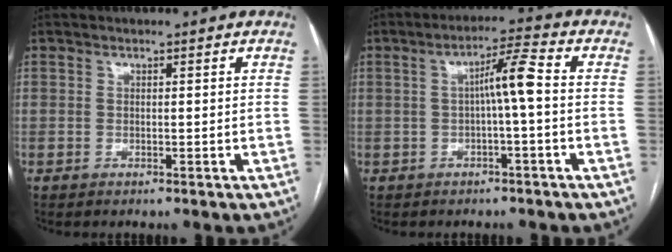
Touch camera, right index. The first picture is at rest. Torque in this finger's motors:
{"motor_torque": [0.48, 0.25, 0.16, 0.05]}